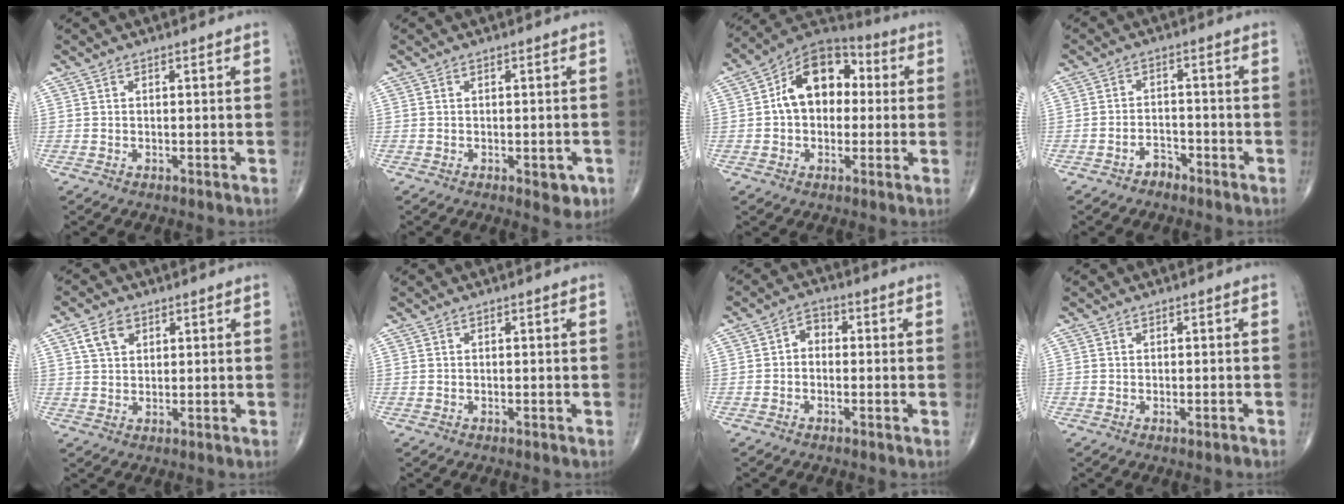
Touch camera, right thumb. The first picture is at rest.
{"total": 3.1, "force": [-1.1, 1.7, 2.3], "torque": [-0.013, 0.000, -0.010]}
{"total": 14.1, "force": [1.5, 9.8, 10.1], "torque": [-0.120, 0.033, 0.009]}
{"total": 3.1, "force": [-2.3, 1.9, 0.9], "torque": [-0.010, 0.020, -0.038]}
{"total": 4.9, "force": [2.3, 3.4, 2.8], "torque": [-0.037, -0.003, 0.042]}
{"total": 0.0}
{"total": 3.4, "force": [-0.3, 2.6, 2.2], "torque": [-0.017, 0.016, -0.019]}
{"total": 0.9, "force": [-0.5, 0.1, 0.7], "torque": [-0.012, -0.003, -0.007]}